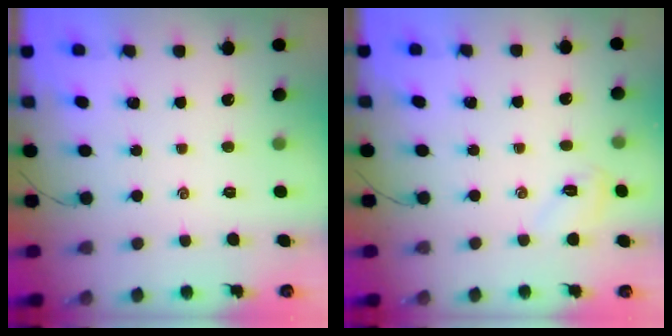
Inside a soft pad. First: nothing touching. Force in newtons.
{"total": 4.5, "press": 4.4, "slide": 1.2}